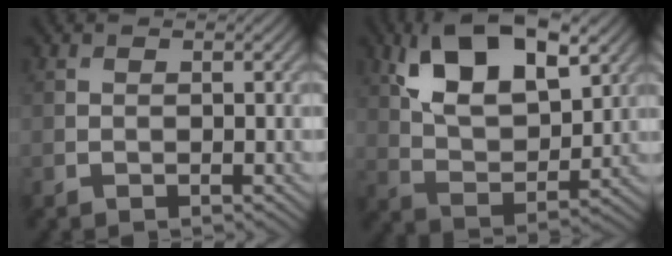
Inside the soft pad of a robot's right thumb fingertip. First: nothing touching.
{"total": 13.7, "force": [6.5, 6.5, 10.1], "torque": [-0.202, 0.004, 0.124]}